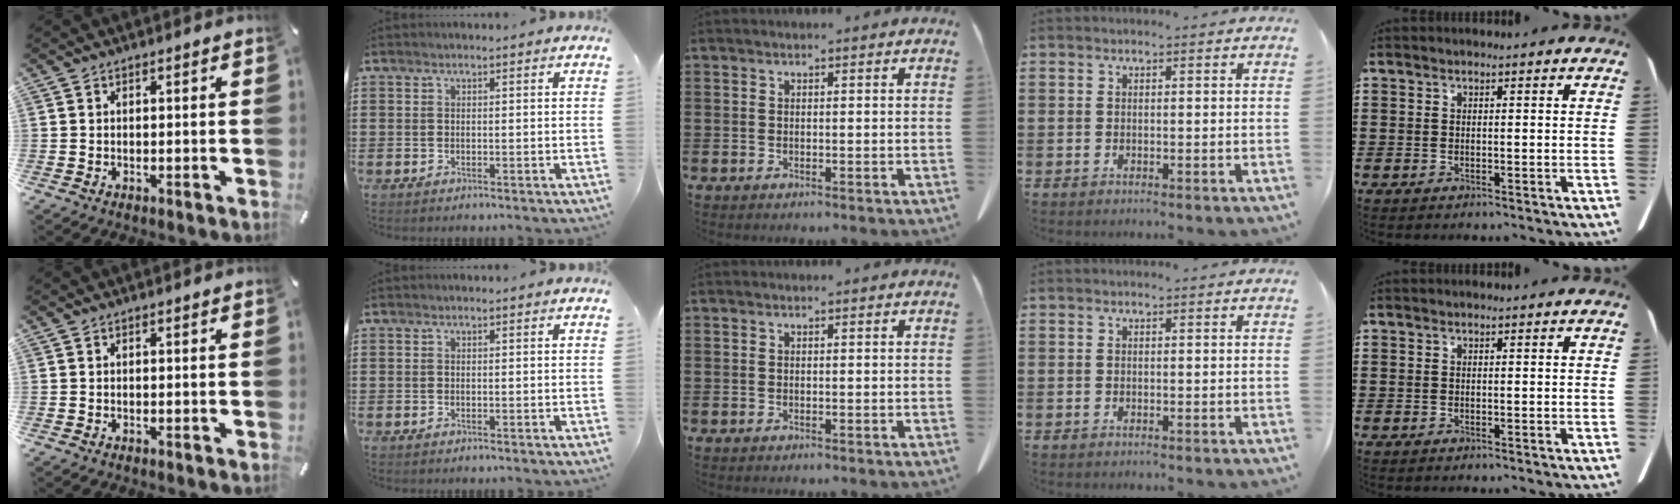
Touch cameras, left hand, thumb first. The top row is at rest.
{}